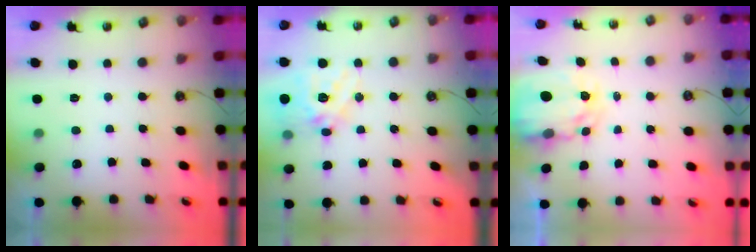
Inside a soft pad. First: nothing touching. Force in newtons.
{"total": 18.0, "press": 17.9, "slide": 1.9}
{"total": 5.5, "press": 5.5, "slide": 0.5}